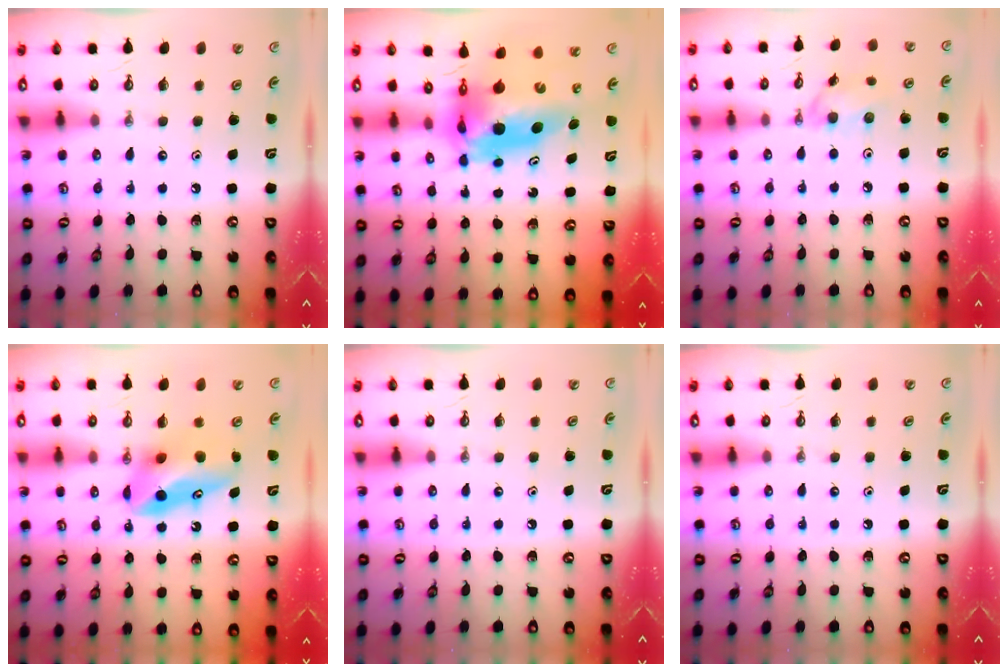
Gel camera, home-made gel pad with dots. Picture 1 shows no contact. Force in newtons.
{"total": 11.1, "press": 11.1, "slide": 0.9}
{"total": 8.9, "press": 8.9, "slide": 1.1}
{"total": 9.4, "press": 9.3, "slide": 1.6}
{"total": 0.0}
{"total": 0.0}